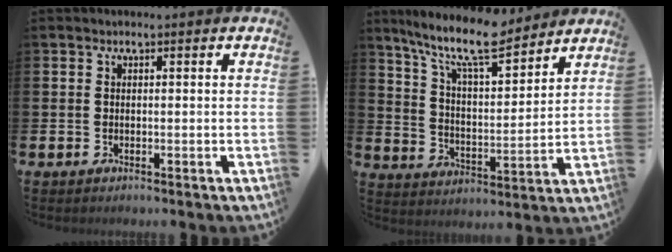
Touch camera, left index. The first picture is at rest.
{"total": 11.4, "force": [9.6, 2.3, 5.6], "torque": [-0.121, -0.053, 0.167]}